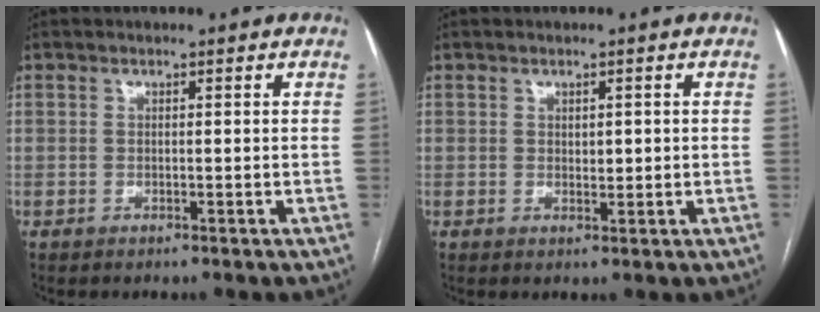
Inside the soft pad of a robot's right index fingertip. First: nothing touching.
{"total": 1.5, "force": [0.3, 0.8, 1.3], "torque": [-0.017, -0.002, 0.006]}